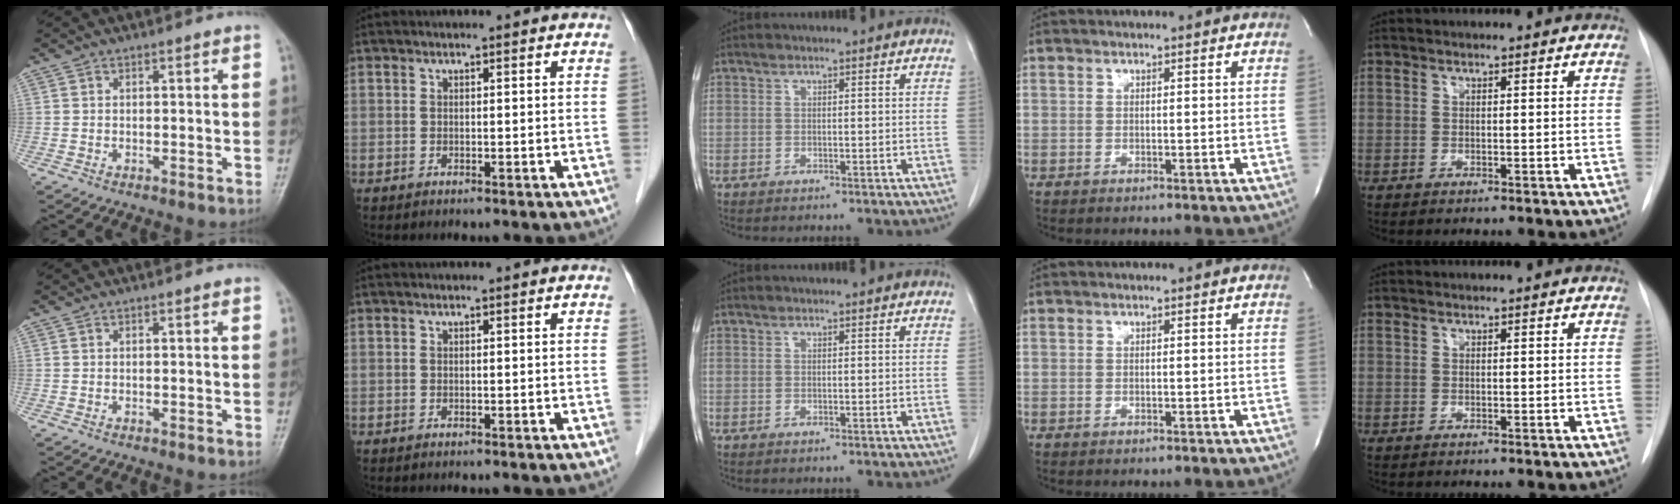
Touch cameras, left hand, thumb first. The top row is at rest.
{}